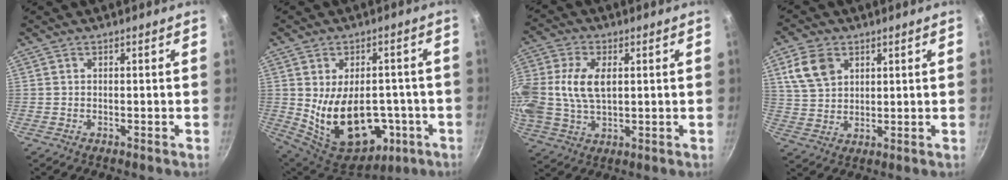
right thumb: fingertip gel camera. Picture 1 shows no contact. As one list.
[{"total": 19.8, "force": [-3.5, 12.9, 14.6], "torque": [-0.205, 0.001, -0.022]}, {"total": 14.0, "force": [2.0, 8.8, 10.7], "torque": [-0.230, 0.017, 0.034]}, {"total": 8.4, "force": [3.6, 5.9, 4.7], "torque": [-0.076, -0.005, 0.073]}]